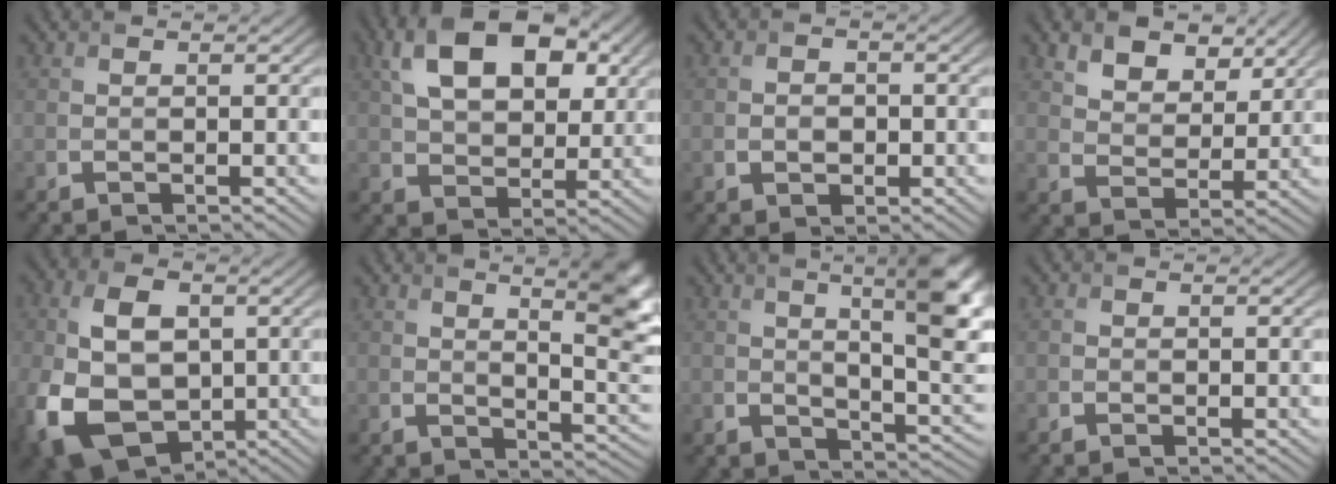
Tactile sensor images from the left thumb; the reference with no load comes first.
{"total": 12.0, "force": [4.4, 7.5, 8.4], "torque": [-0.170, 0.010, 0.079]}
{"total": 2.2, "force": [-0.5, 1.7, 1.3], "torque": [-0.019, -0.004, -0.012]}
{"total": 7.2, "force": [4.5, 4.4, 3.5], "torque": [-0.080, -0.015, 0.084]}
{"total": 14.9, "force": [-2.6, 10.2, 10.6], "torque": [-0.252, -0.017, -0.046]}
{"total": 7.9, "force": [3.0, 2.7, 6.8], "torque": [-0.092, -0.002, 0.053]}
{"total": 10.8, "force": [3.0, 4.0, 9.6], "torque": [-0.150, -0.005, 0.049]}
{"total": 0.6, "force": [-0.4, 0.5, 0.1], "torque": [-0.001, -0.003, -0.008]}